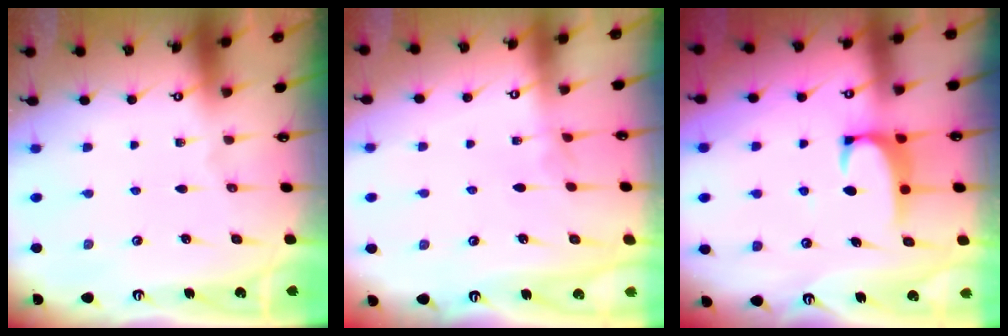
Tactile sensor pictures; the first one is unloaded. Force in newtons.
{"total": 3.0, "press": 3.0, "slide": 0.3}
{"total": 1.9, "press": 1.9, "slide": 0.3}